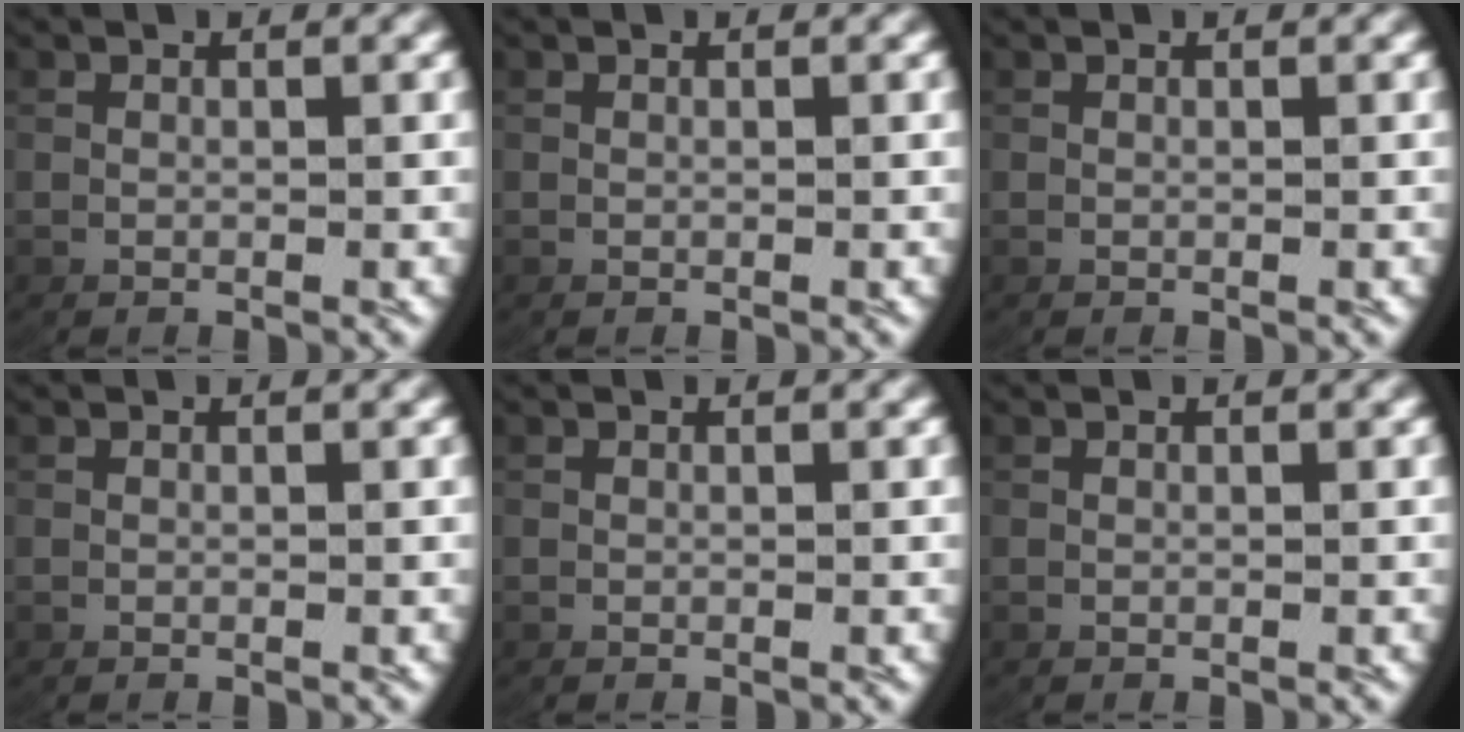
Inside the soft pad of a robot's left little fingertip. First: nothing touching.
{"total": 0.0}
{"total": 0.0}
{"total": 0.0}
{"total": 0.0}
{"total": 0.0}